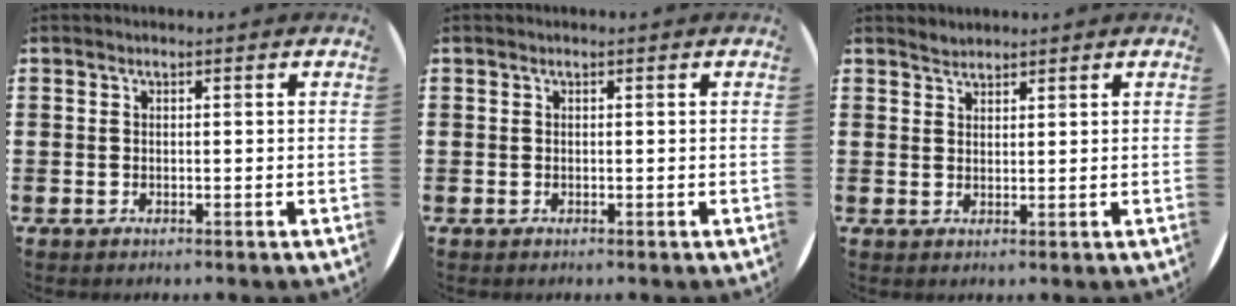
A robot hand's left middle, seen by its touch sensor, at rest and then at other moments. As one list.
[{"total": 0.0}, {"total": 1.6, "force": [1.6, 0.4, -0.1], "torque": [0.000, 0.003, 0.031]}]